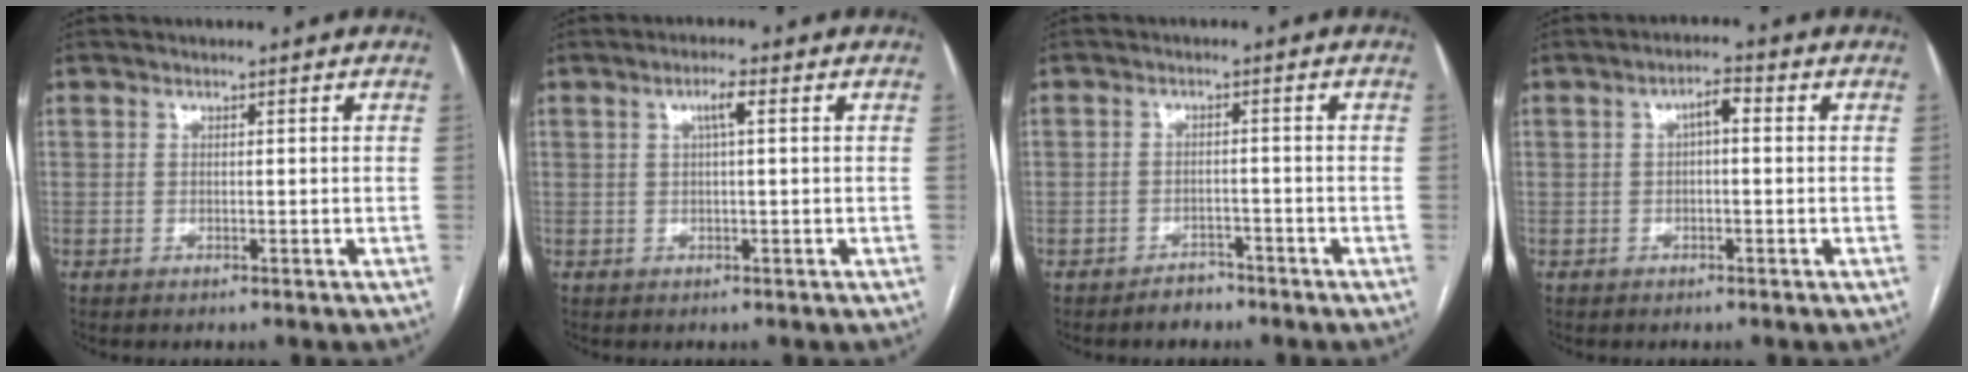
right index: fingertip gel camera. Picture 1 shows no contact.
{"total": 2.5, "force": [0.8, 0.1, 2.4], "torque": [-0.045, 0.004, 0.012]}
{"total": 1.1, "force": [-0.2, 1.0, 0.4], "torque": [-0.008, 0.001, 0.001]}
{"total": 3.0, "force": [0.4, 1.0, 2.8], "torque": [-0.051, 0.016, 0.006]}